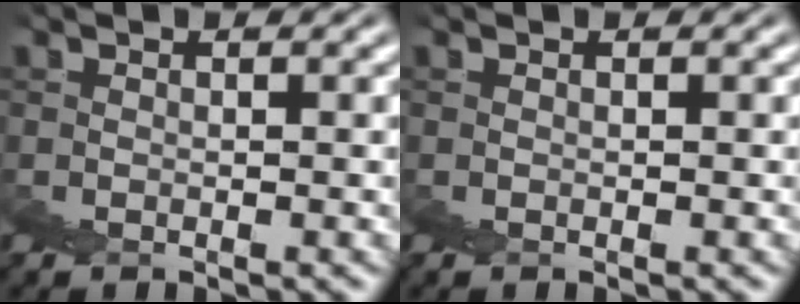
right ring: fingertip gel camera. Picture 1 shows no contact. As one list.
[{"total": 0.0}]